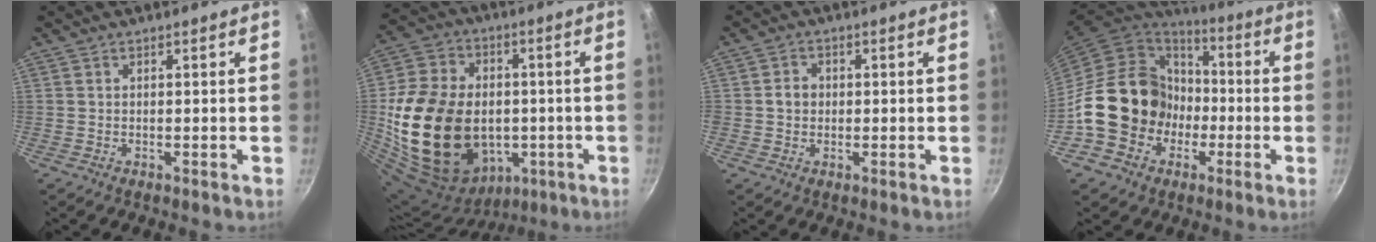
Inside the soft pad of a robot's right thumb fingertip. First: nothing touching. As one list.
[{"total": 26.2, "force": [-2.8, 19.5, 17.3], "torque": [-0.313, 0.034, -0.029]}, {"total": 3.1, "force": [0.0, 2.7, 1.5], "torque": [-0.011, 0.008, -0.005]}, {"total": 19.0, "force": [-3.7, 16.4, 8.8], "torque": [-0.118, 0.052, -0.052]}]